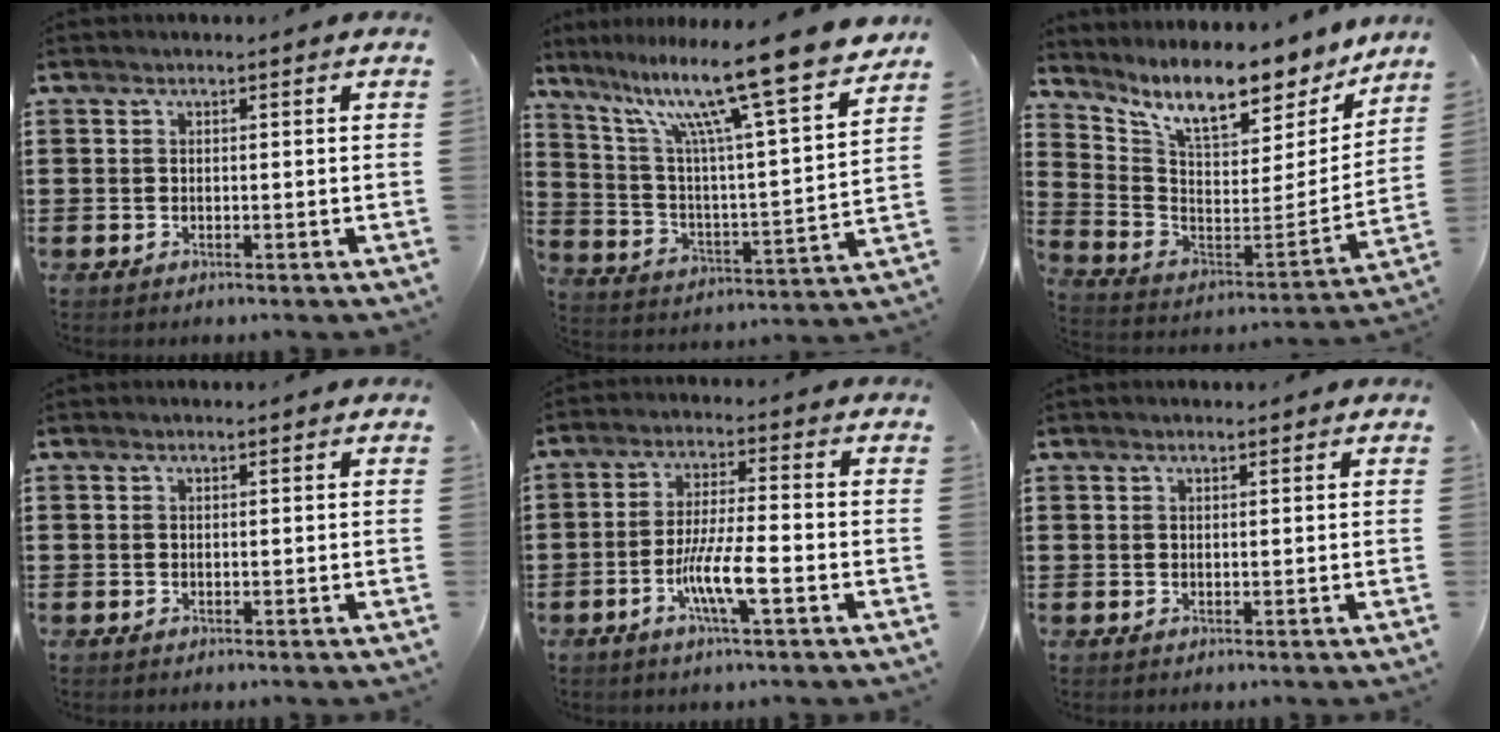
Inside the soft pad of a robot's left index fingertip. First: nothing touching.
{"total": 15.1, "force": [11.7, -0.1, 9.5], "torque": [-0.204, -0.081, 0.186]}
{"total": 11.3, "force": [9.1, 2.3, 6.2], "torque": [-0.142, -0.068, 0.153]}
{"total": 0.0}
{"total": 7.6, "force": [-3.0, 1.1, 6.9], "torque": [-0.139, -0.009, -0.060]}
{"total": 0.8, "force": [0.7, 0.1, 0.4], "torque": [-0.009, 0.001, 0.013]}